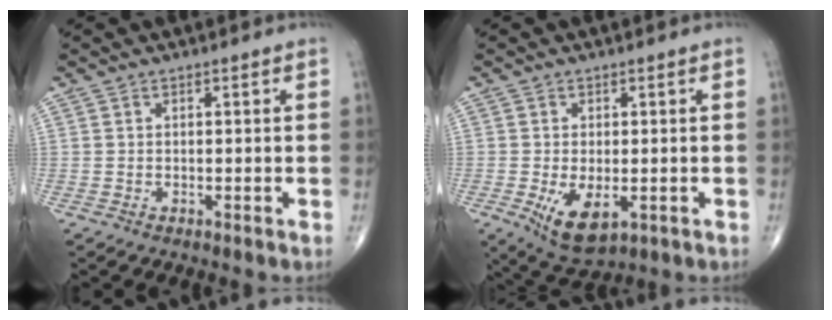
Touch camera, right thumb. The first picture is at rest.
{"total": 7.4, "force": [-1.9, 3.8, 6.1], "torque": [-0.106, -0.015, -0.021]}